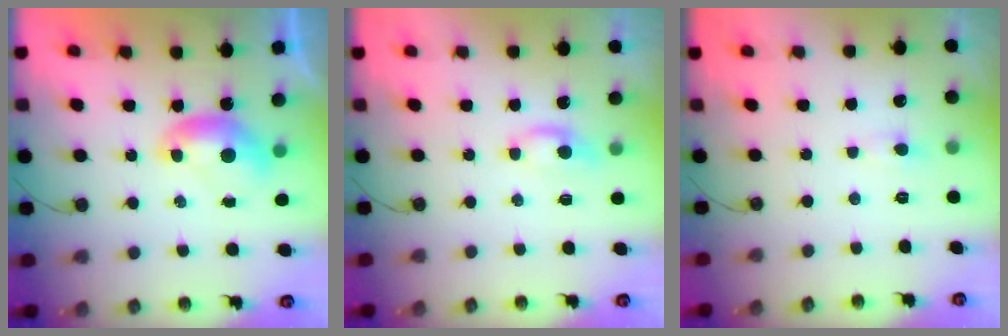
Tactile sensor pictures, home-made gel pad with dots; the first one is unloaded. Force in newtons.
{"total": 0.9, "press": 0.7, "slide": 0.6}
{"total": 0.8, "press": 0.6, "slide": 0.5}